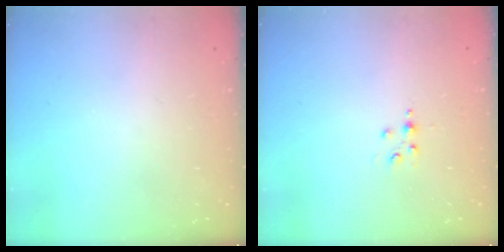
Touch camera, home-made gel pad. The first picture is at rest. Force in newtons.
{"total": 2.8, "press": 2.8, "slide": 0.4}